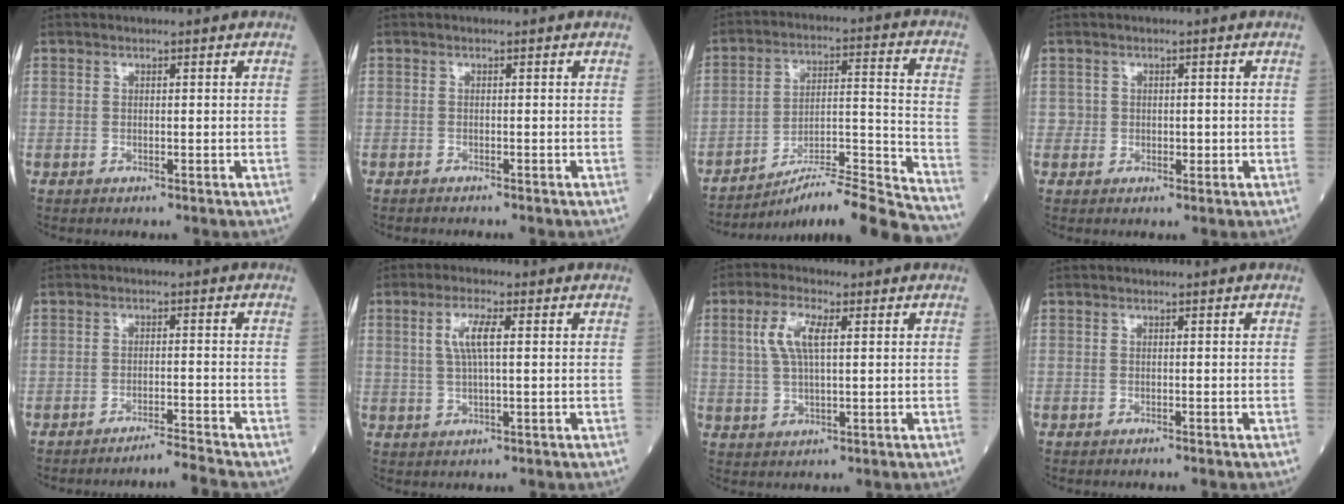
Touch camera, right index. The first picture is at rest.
{"total": 1.5, "force": [-1.3, 0.0, 0.6], "torque": [-0.011, 0.000, -0.014]}
{"total": 19.4, "force": [-17.9, -0.8, 7.4], "torque": [-0.096, 0.020, -0.273]}
{"total": 1.6, "force": [0.0, 1.4, 0.6], "torque": [-0.007, 0.003, 0.004]}
{"total": 4.4, "force": [-3.8, -2.2, -0.1], "torque": [0.001, -0.009, -0.058]}
{"total": 4.6, "force": [1.2, 0.6, 4.4], "torque": [-0.092, 0.007, 0.027]}
{"total": 5.8, "force": [1.8, 1.6, 5.3], "torque": [-0.121, 0.010, 0.040]}
{"total": 0.8, "force": [-0.7, -0.1, 0.4], "torque": [-0.006, 0.001, -0.006]}